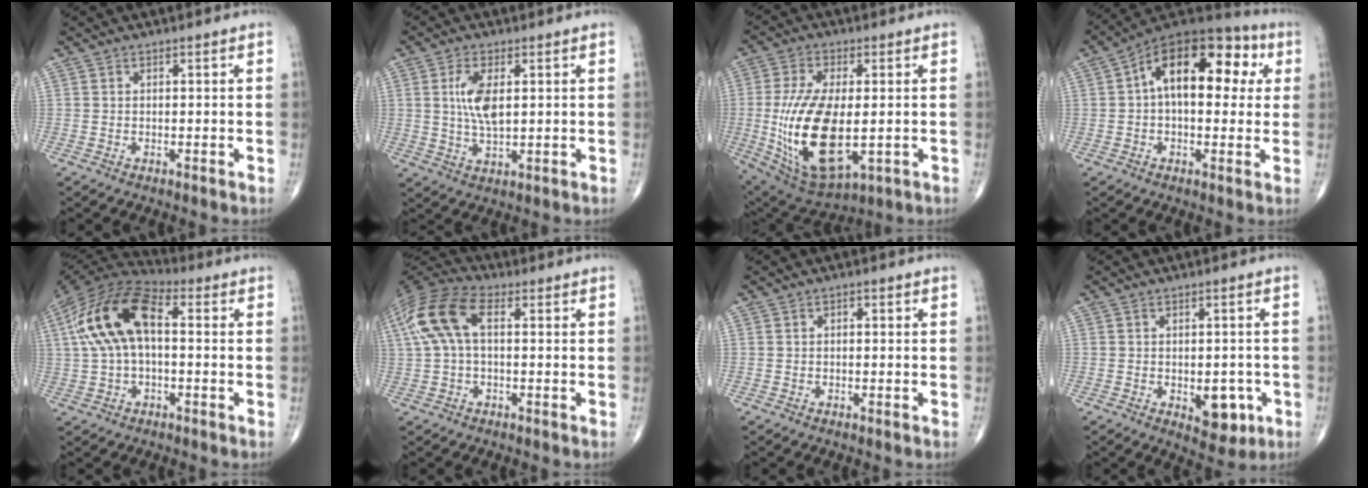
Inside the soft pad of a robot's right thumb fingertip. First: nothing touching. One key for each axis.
{"total": 7.0, "fx": 1.4, "fy": 3.0, "fz": 6.1, "tx": -0.126, "ty": -0.007, "tz": 0.030}
{"total": 19.9, "fx": -2.0, "fy": 9.4, "fz": 17.4, "tx": -0.348, "ty": -0.017, "tz": -0.012}
{"total": 18.8, "fx": 3.9, "fy": 10.3, "fz": 15.2, "tx": -0.192, "ty": 0.038, "tz": 0.045}
{"total": 16.2, "fx": 2.1, "fy": 8.1, "fz": 13.8, "tx": -0.276, "ty": 0.043, "tz": 0.031}
{"total": 12.7, "fx": 2.3, "fy": 6.7, "fz": 10.5, "tx": -0.236, "ty": 0.039, "tz": 0.039}
{"total": 0.8, "fx": 0.2, "fy": 0.5, "fz": 0.7, "tx": -0.007, "ty": 0.003, "tz": 0.000}
{"total": 6.8, "fx": -2.0, "fy": 3.8, "fz": 5.2, "tx": -0.039, "ty": 0.002, "tz": -0.016}